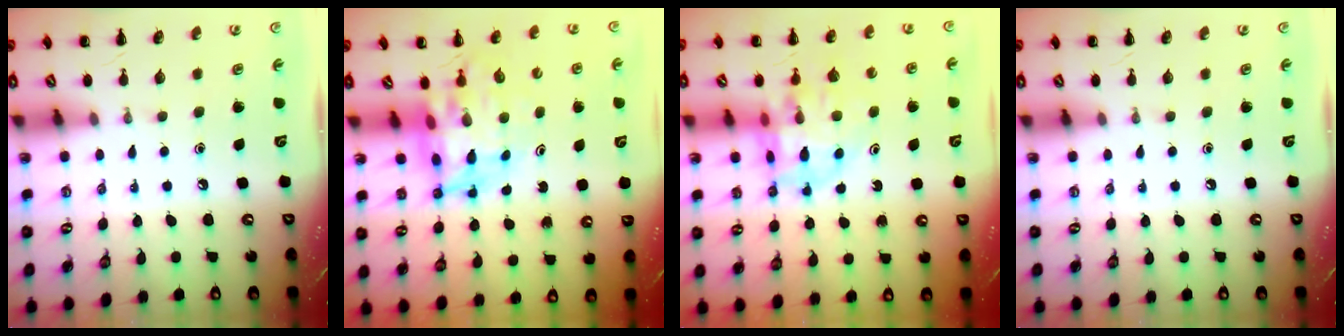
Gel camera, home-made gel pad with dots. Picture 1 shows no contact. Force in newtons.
{"total": 7.4, "press": 7.0, "slide": 2.3}
{"total": 12.0, "press": 11.4, "slide": 3.6}
{"total": 0.0}